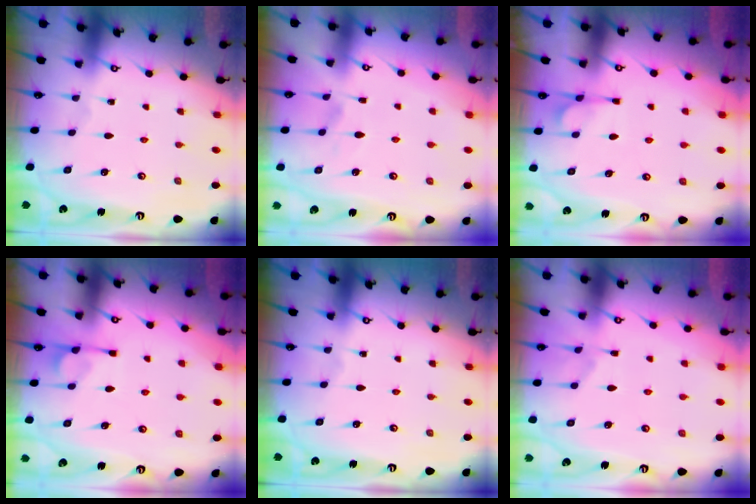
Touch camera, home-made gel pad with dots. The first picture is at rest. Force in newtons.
{"total": 2.4, "press": 2.1, "slide": 1.1}
{"total": 2.8, "press": 2.4, "slide": 1.5}
{"total": 2.0, "press": 1.5, "slide": 1.2}
{"total": 0.0}
{"total": 1.2, "press": 0.5, "slide": 1.1}